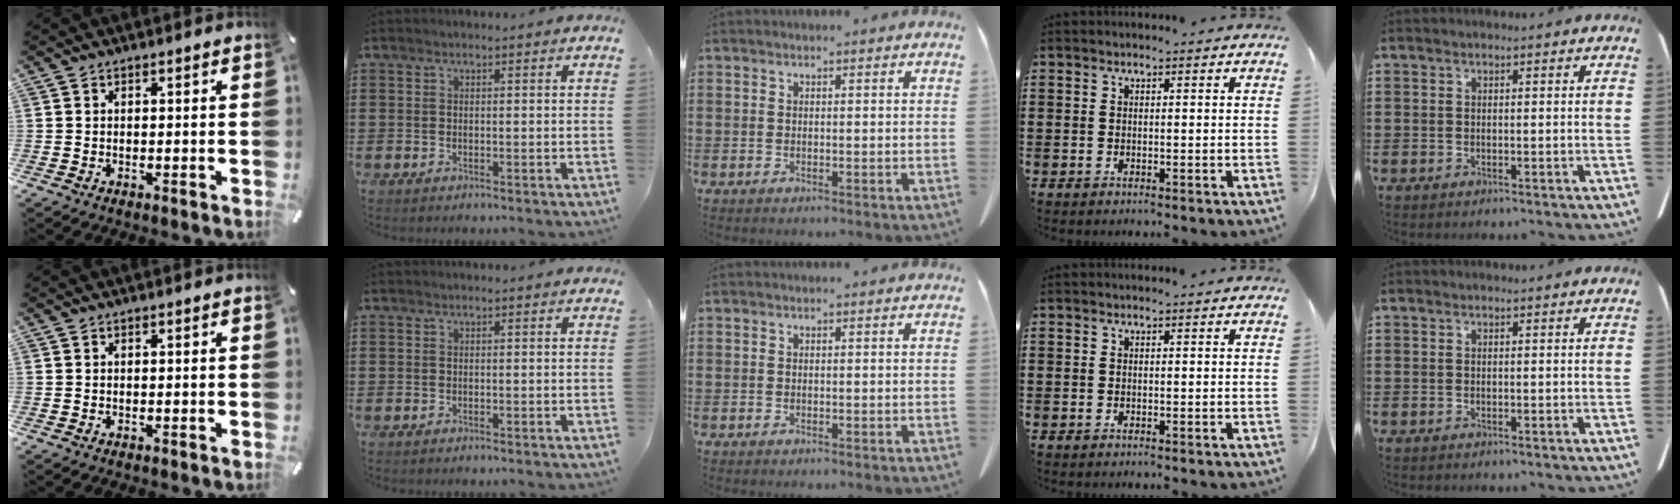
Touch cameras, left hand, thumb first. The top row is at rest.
{}